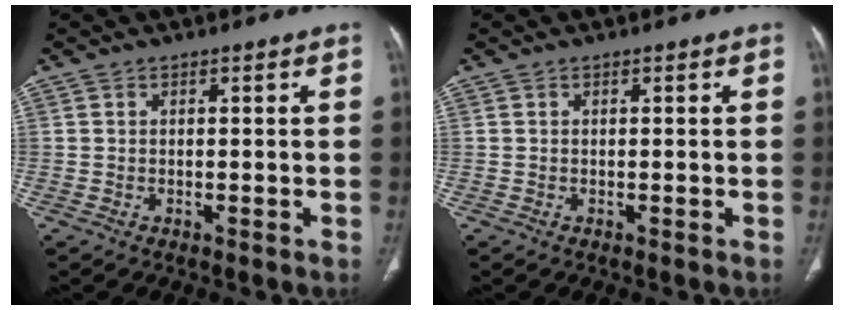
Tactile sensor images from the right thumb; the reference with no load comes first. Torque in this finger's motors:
{"motor_torque": [-0.02, 0.01, -0.02, -0.01, 0.00]}